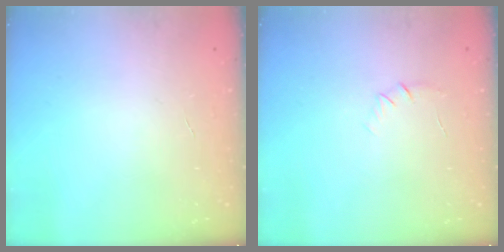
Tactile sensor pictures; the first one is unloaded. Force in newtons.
{"total": 4.1, "press": 3.9, "slide": 1.1}